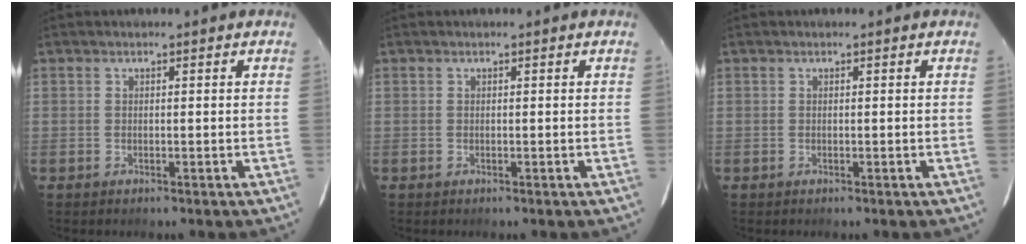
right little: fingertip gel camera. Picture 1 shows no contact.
{"total": 0.0}
{"total": 0.0}